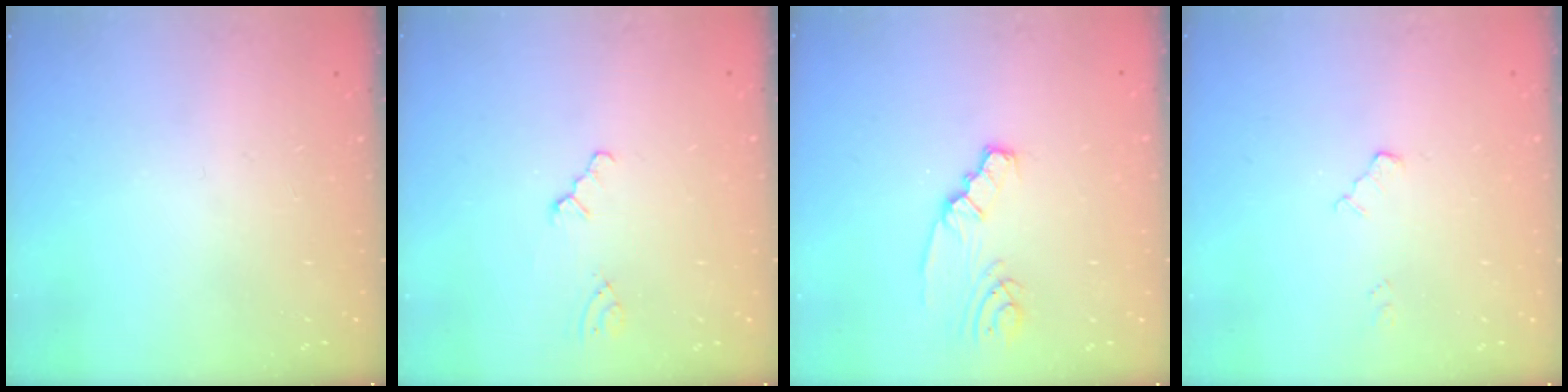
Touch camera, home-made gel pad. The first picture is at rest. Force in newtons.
{"total": 0.5, "press": 0.5, "slide": 0.2}
{"total": 2.7, "press": 2.7, "slide": 0.4}
{"total": 3.2, "press": 3.2, "slide": 0.4}